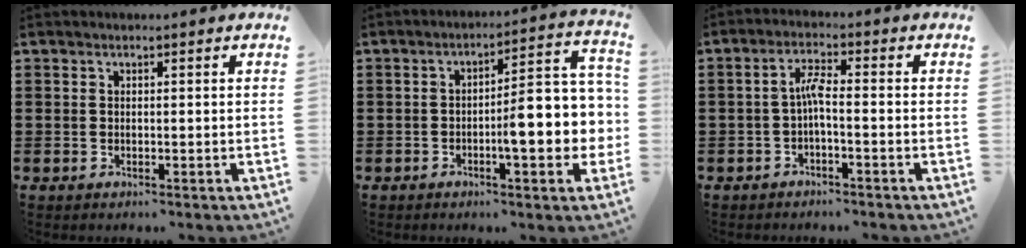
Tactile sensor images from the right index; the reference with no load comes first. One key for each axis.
{"total": 10.1, "fx": -1.7, "fy": 2.7, "fz": 9.6, "tx": -0.121, "ty": -0.023, "tz": -0.036}
{"total": 3.3, "fx": -1.0, "fy": 0.6, "fz": 3.1, "tx": -0.059, "ty": 0.006, "tz": -0.021}